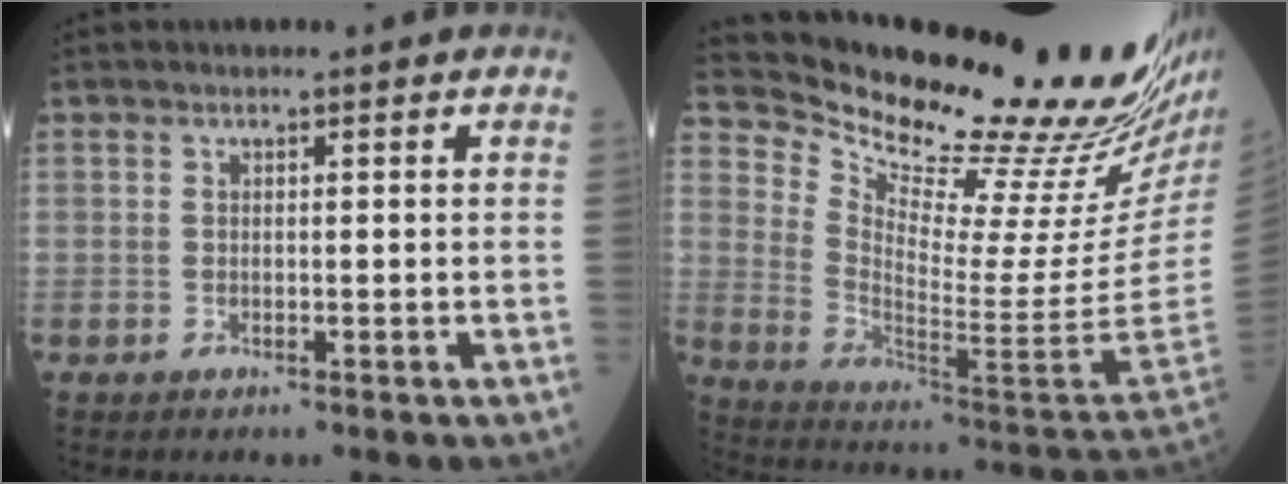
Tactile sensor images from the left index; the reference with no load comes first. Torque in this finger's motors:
{"motor_torque": [1.09, -1.05, 0.23, -0.01]}